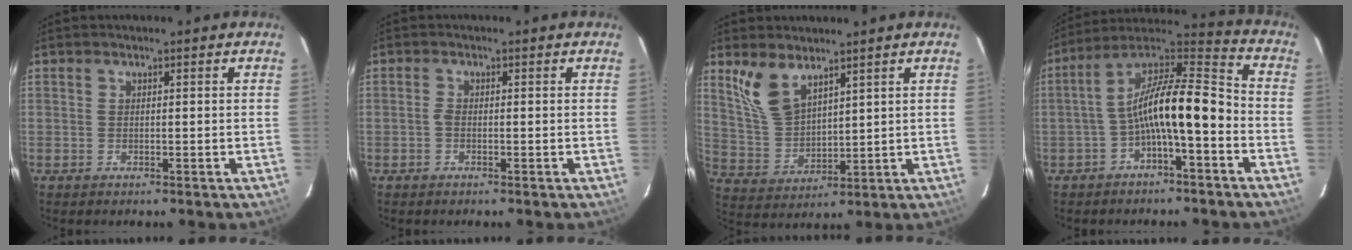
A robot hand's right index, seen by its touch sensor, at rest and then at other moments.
{"total": 1.0, "force": [-0.4, 0.5, 0.8], "torque": [-0.018, 0.003, -0.008]}
{"total": 8.4, "force": [5.6, 3.8, 4.9], "torque": [-0.099, 0.002, 0.127]}
{"total": 12.9, "force": [-4.4, 3.3, 11.6], "torque": [-0.215, 0.025, -0.081]}